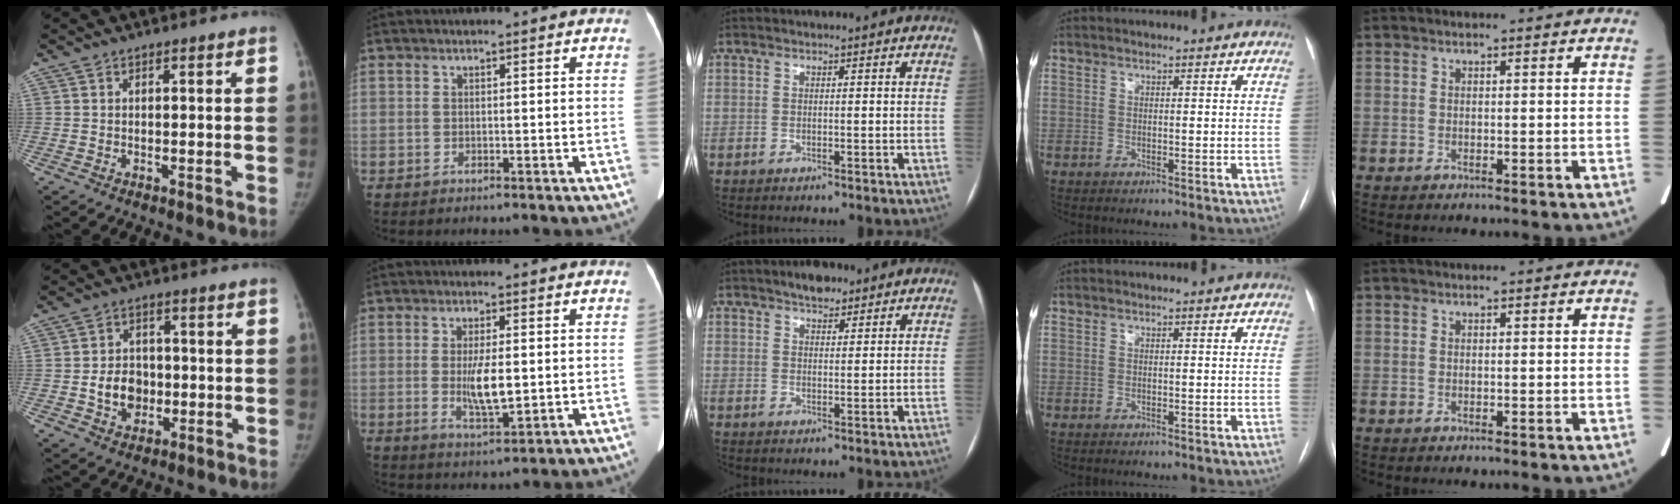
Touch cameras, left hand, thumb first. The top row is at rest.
{"thumb": {"total": 7.6, "force": [-1.3, 6.2, 4.2], "torque": [-0.042, 0.013, -0.020]}, "index": {"total": 5.5, "force": [-0.7, 1.4, 5.3], "torque": [-0.098, -0.029, -0.010]}, "middle": {"total": 3.7, "force": [2.8, 1.6, 1.7], "torque": [-0.030, 0.009, 0.044]}}